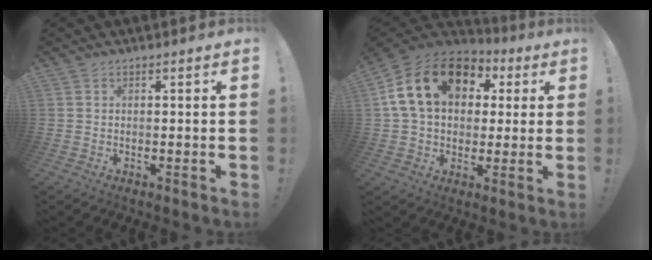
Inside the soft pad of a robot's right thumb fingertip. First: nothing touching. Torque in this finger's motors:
{"motor_torque": [0.13, 1.24, 1.66, -0.13, 0.57]}